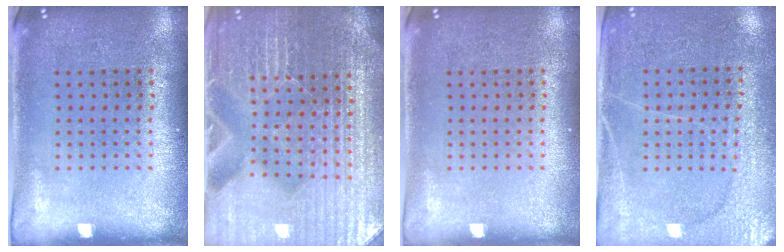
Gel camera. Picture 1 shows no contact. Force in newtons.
{"total": 5.3, "press": 4.9, "slide": 2.1}
{"total": 0.0}
{"total": 2.9, "press": 2.7, "slide": 1.1}